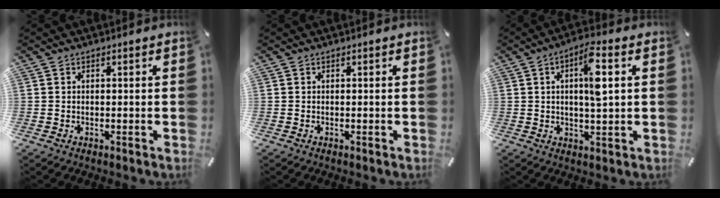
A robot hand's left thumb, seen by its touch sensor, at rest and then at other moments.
{"total": 0.0}
{"total": 8.5, "force": [2.0, 2.0, 8.0], "torque": [-0.139, 0.000, 0.028]}